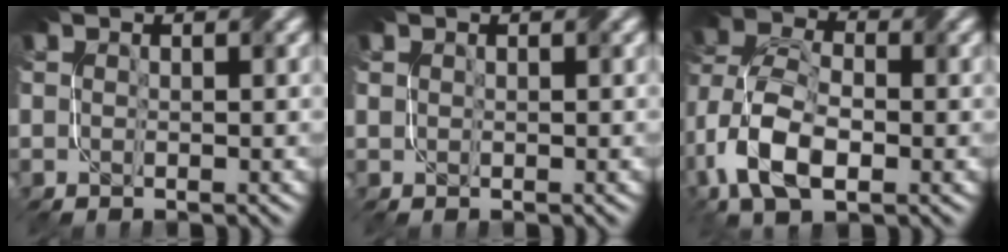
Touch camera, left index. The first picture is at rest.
{"total": 0.5, "force": [0.4, 0.4, 0.0], "torque": [-0.003, -0.002, 0.010]}
{"total": 8.7, "force": [-3.1, 4.8, 6.6], "torque": [-0.142, 0.001, -0.070]}